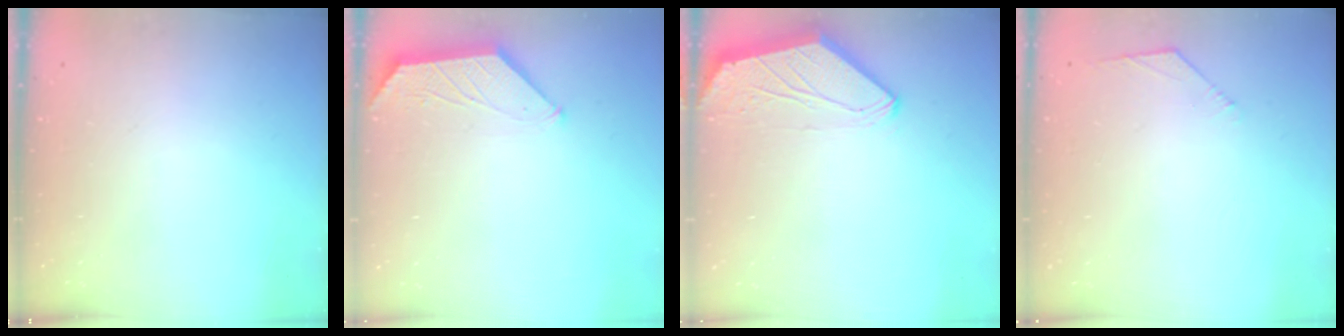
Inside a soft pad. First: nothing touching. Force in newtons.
{"total": 1.1, "press": 1.0, "slide": 0.4}
{"total": 0.0}
{"total": 2.7, "press": 2.6, "slide": 0.6}